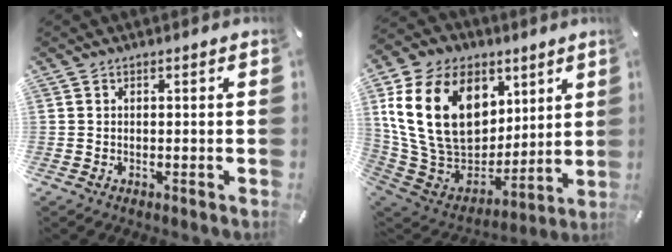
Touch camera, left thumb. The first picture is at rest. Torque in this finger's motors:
{"motor_torque": [2.75, 2.26, 2.13, -0.64, 1.05]}